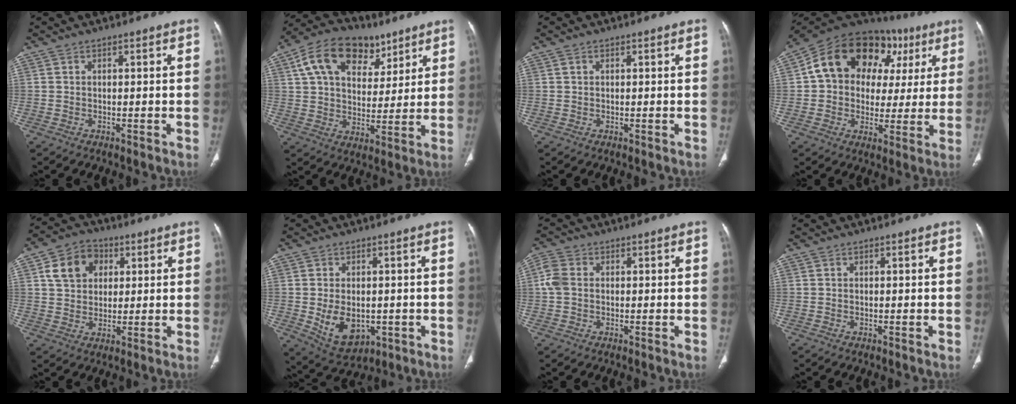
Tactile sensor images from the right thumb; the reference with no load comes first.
{"total": 17.6, "force": [8.8, 11.4, 10.2], "torque": [-0.146, -0.007, 0.147]}
{"total": 0.6, "force": [0.3, 0.4, 0.3], "torque": [-0.007, 0.002, 0.004]}
{"total": 22.4, "force": [7.1, 16.0, 14.0], "torque": [-0.171, 0.041, 0.109]}
{"total": 9.6, "force": [3.2, 7.7, 4.9], "torque": [-0.059, 0.000, 0.051]}
{"total": 8.9, "force": [-1.4, 5.9, 6.4], "torque": [-0.089, -0.006, -0.002]}
{"total": 3.8, "force": [0.2, 2.9, 2.5], "torque": [-0.067, 0.010, -0.002]}
{"total": 0.0}